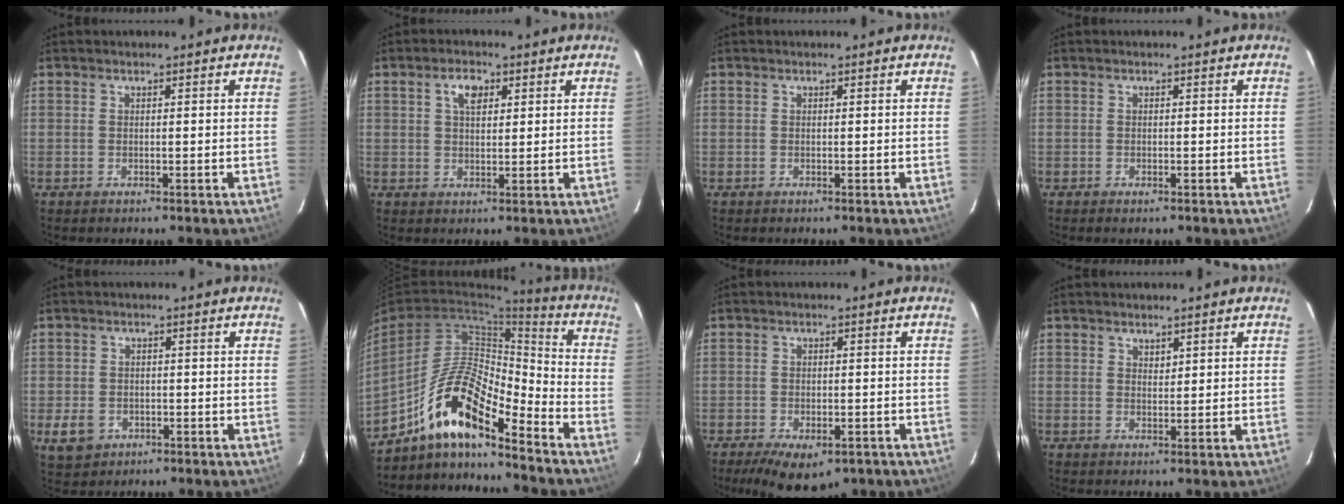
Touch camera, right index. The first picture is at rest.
{"total": 3.9, "force": [1.6, 2.1, 2.8], "torque": [-0.050, 0.011, 0.029]}
{"total": 0.0}
{"total": 0.7, "force": [-0.5, 0.4, 0.3], "torque": [-0.006, -0.002, -0.010]}
{"total": 5.5, "force": [-1.9, 4.7, 2.2], "torque": [-0.061, 0.004, -0.022]}
{"total": 13.9, "force": [-10.1, 3.3, 8.9], "torque": [-0.163, 0.015, -0.192]}
{"total": 10.0, "force": [-6.4, 4.9, 6.0], "torque": [-0.124, -0.019, -0.087]}
{"total": 1.1, "force": [0.9, 0.6, 0.3], "torque": [-0.003, 0.002, 0.016]}